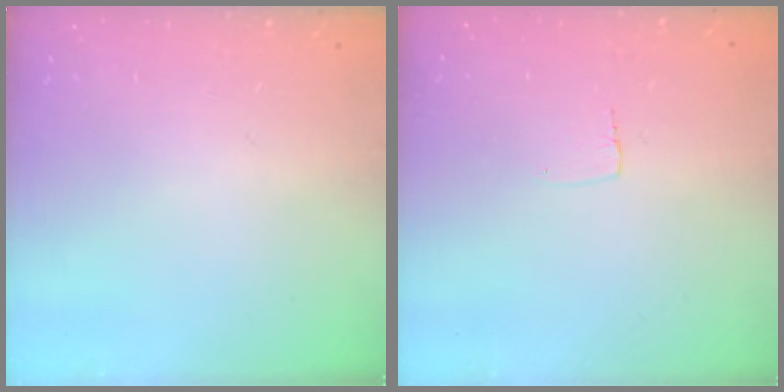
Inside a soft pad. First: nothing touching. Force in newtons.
{"total": 2.6, "press": 2.6, "slide": 0.1}